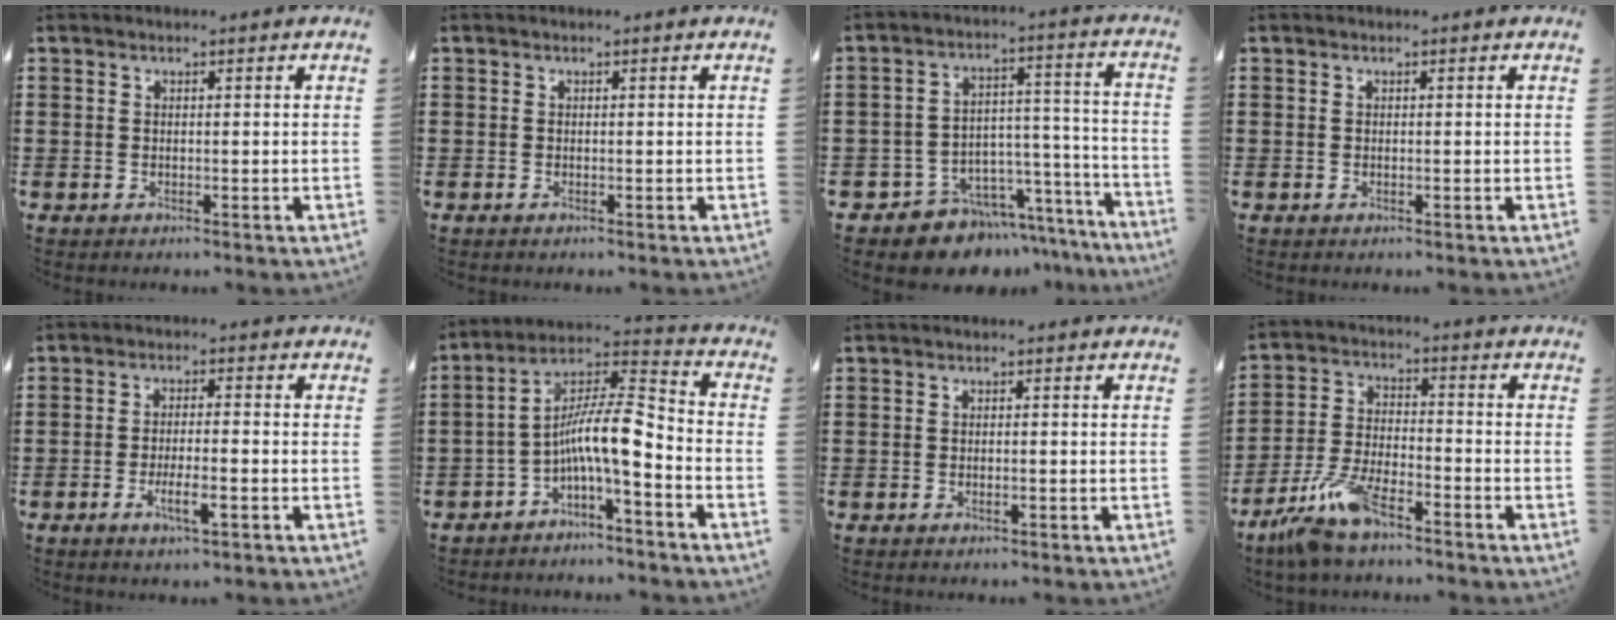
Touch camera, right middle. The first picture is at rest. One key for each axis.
{"total": 0.0}
{"total": 7.6, "fx": -7.0, "fy": 3.1, "fz": 0.1, "tx": -0.008, "ty": 0.021, "tz": -0.131}
{"total": 0.0}
{"total": 4.4, "fx": -2.2, "fy": 0.8, "fz": 3.7, "tx": -0.068, "ty": -0.001, "tz": -0.040}
{"total": 9.6, "fx": -2.7, "fy": 1.9, "fz": 9.0, "tx": -0.180, "ty": -0.011, "tz": -0.057}
{"total": 0.8, "fx": -0.4, "fy": 0.1, "fz": 0.7, "tx": -0.013, "ty": -0.003, "tz": -0.006}
{"total": 8.5, "fx": -6.7, "fy": 2.1, "fz": 4.8, "tx": -0.120, "ty": -0.002, "tz": -0.133}